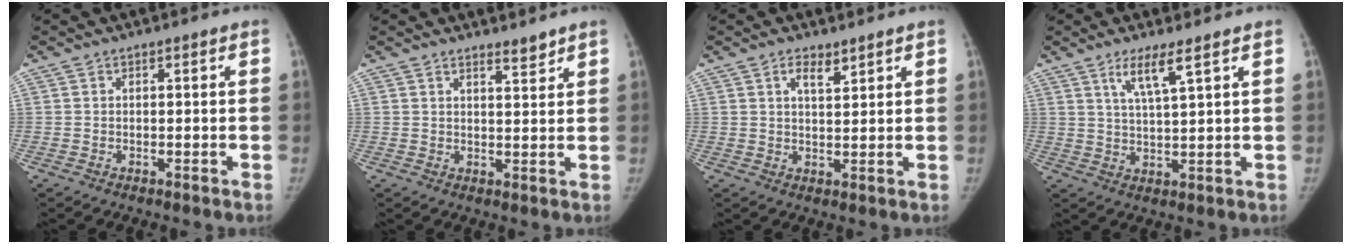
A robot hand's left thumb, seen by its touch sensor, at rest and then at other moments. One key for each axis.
{"total": 2.4, "fx": 2.2, "fy": 0.4, "fz": 0.8, "tx": -0.003, "ty": -0.022, "tz": 0.035}
{"total": 3.4, "fx": 2.3, "fy": 1.3, "fz": 2.1, "tx": -0.026, "ty": -0.016, "tz": 0.040}
{"total": 5.0, "fx": 3.0, "fy": 0.3, "fz": 3.9, "tx": -0.080, "ty": -0.021, "tz": 0.062}